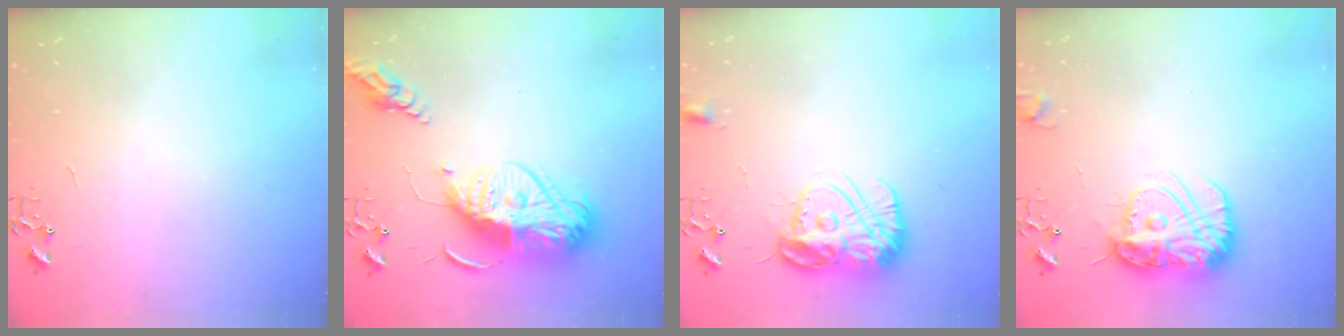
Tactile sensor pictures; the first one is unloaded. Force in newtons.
{"total": 20.4, "press": 20.4, "slide": 1.7}
{"total": 15.4, "press": 15.3, "slide": 1.5}
{"total": 15.3, "press": 15.2, "slide": 1.3}